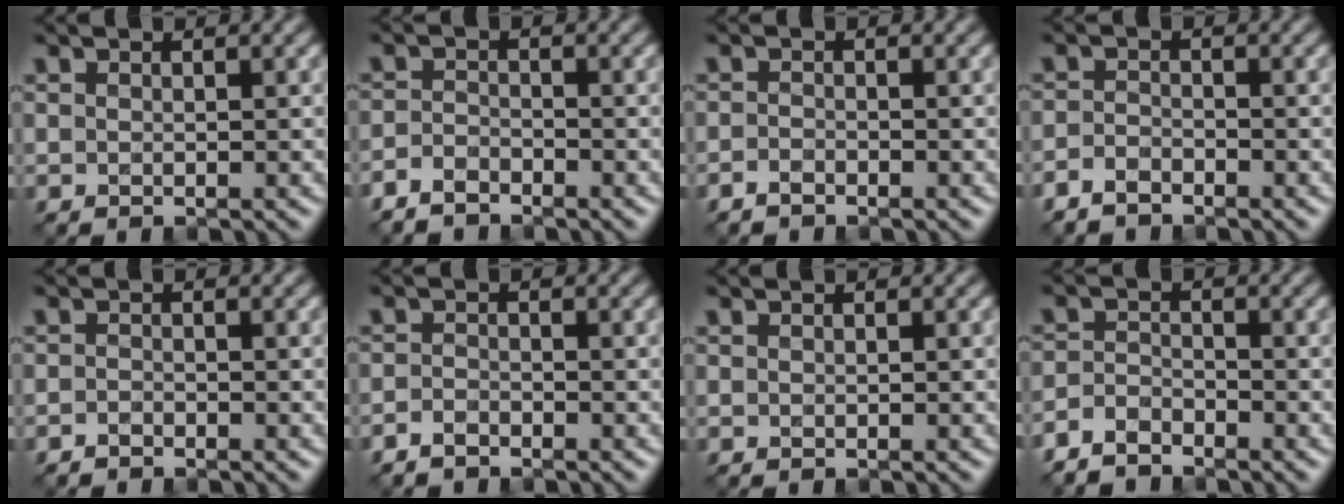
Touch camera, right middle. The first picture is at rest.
{"total": 2.1, "force": [-1.9, 0.8, 0.6], "torque": [-0.012, -0.001, -0.044]}
{"total": 0.9, "force": [-0.8, 0.3, 0.4], "torque": [-0.008, -0.001, -0.017]}
{"total": 1.8, "force": [-1.6, 0.7, 0.6], "torque": [-0.013, 0.000, -0.036]}
{"total": 0.7, "force": [-0.6, 0.2, 0.2], "torque": [-0.003, -0.001, -0.012]}
{"total": 1.3, "force": [-1.1, 0.5, 0.5], "torque": [-0.009, 0.001, -0.024]}
{"total": 0.0}
{"total": 2.8, "force": [-2.6, 0.9, 0.7], "torque": [-0.015, -0.002, -0.059]}